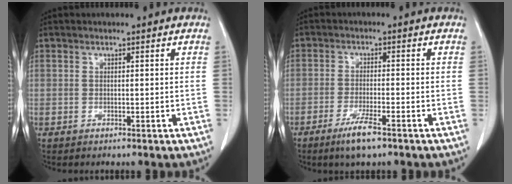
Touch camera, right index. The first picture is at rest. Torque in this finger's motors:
{"motor_torque": [0.52, -0.33, 0.09, 0.03]}